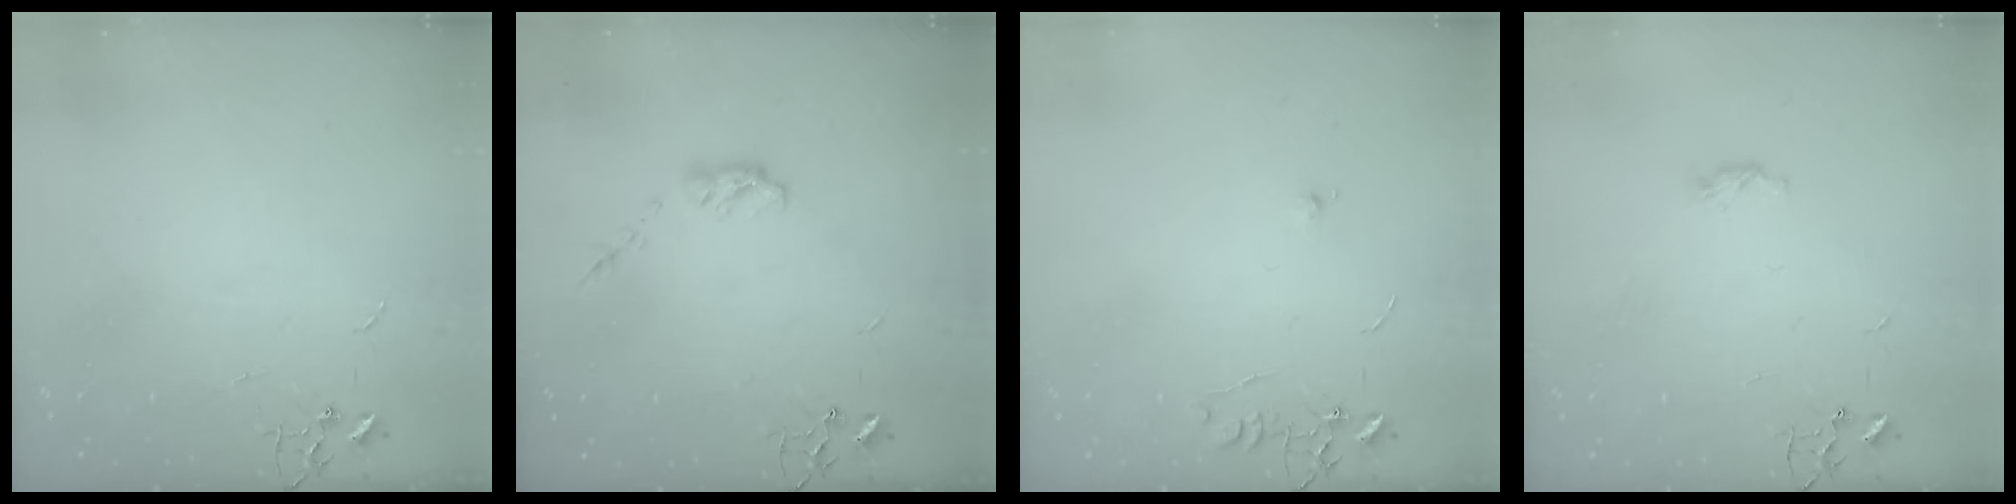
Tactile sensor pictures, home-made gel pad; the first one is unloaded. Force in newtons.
{"total": 6.0, "press": 6.0, "slide": 0.6}
{"total": 6.0, "press": 5.9, "slide": 0.7}
{"total": 3.3, "press": 3.3, "slide": 0.5}